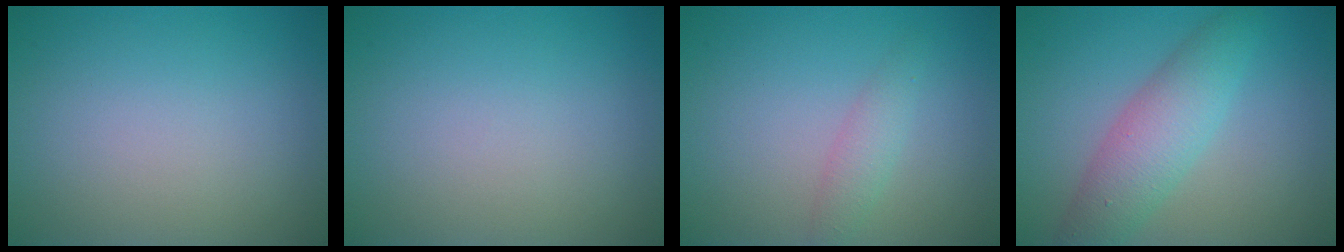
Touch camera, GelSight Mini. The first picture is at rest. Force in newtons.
{"total": 0.0}
{"total": 1.7, "press": 1.7, "slide": 0.1}
{"total": 4.7, "press": 4.7, "slide": 0.1}